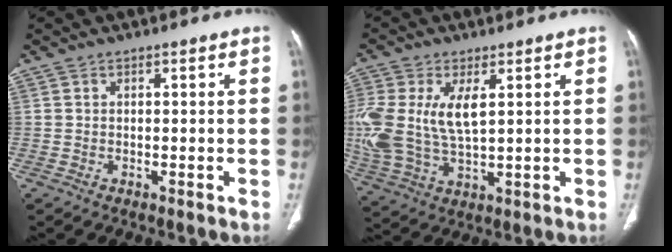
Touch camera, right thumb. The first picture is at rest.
{"total": 16.0, "force": [2.9, 8.2, 13.4], "torque": [-0.320, -0.006, 0.064]}